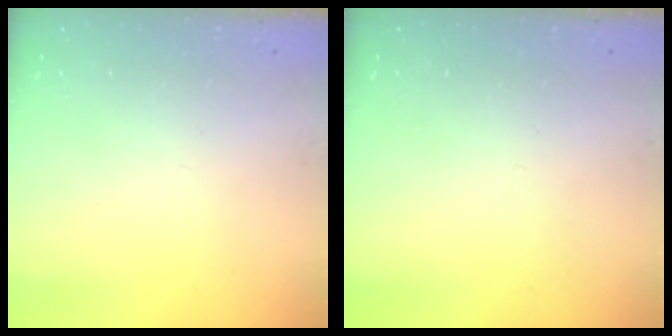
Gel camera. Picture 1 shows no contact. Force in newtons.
{"total": 0.0}